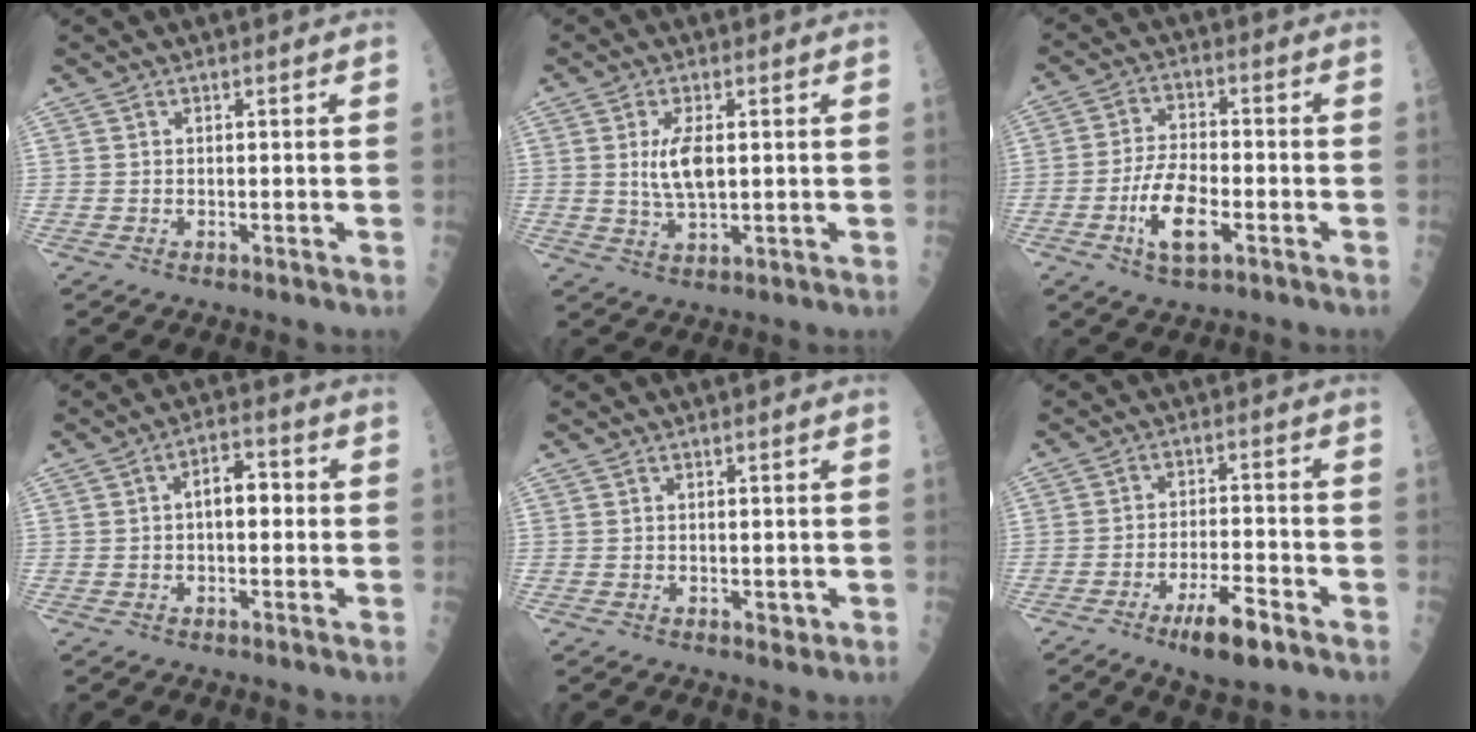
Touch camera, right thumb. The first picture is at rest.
{"total": 6.1, "force": [0.9, 2.3, 5.6], "torque": [-0.104, -0.011, 0.020]}
{"total": 9.4, "force": [-3.4, 3.7, 7.9], "torque": [-0.151, 0.017, -0.063]}
{"total": 6.1, "force": [0.4, 3.3, 5.1], "torque": [-0.065, 0.018, 0.000]}
{"total": 1.0, "force": [-0.1, 0.7, 0.8], "torque": [-0.001, 0.000, 0.000]}
{"total": 8.6, "force": [-5.0, 2.1, 6.7], "torque": [-0.111, 0.023, -0.080]}